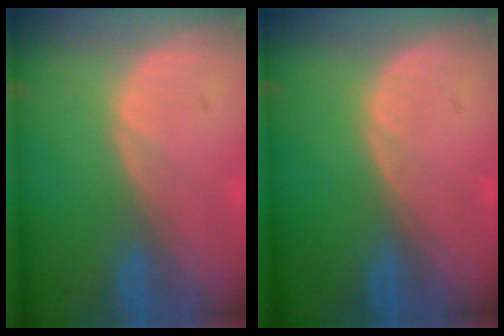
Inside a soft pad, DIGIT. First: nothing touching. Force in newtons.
{"total": 0.0}